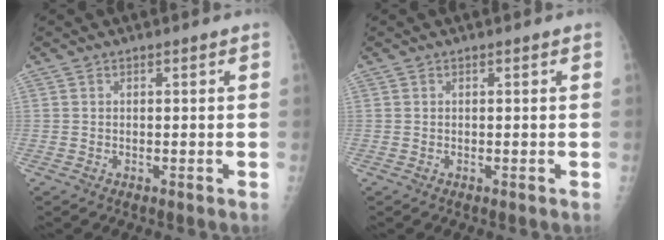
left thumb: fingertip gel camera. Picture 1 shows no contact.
{"total": 0.0}